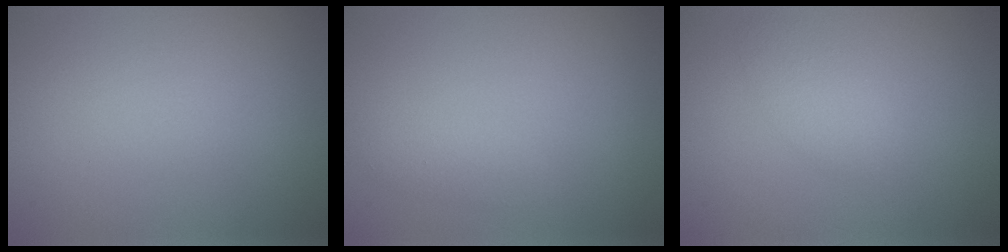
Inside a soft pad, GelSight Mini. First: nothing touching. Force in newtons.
{"total": 1.3, "press": 1.3, "slide": 0.0}
{"total": 1.8, "press": 1.8, "slide": 0.1}